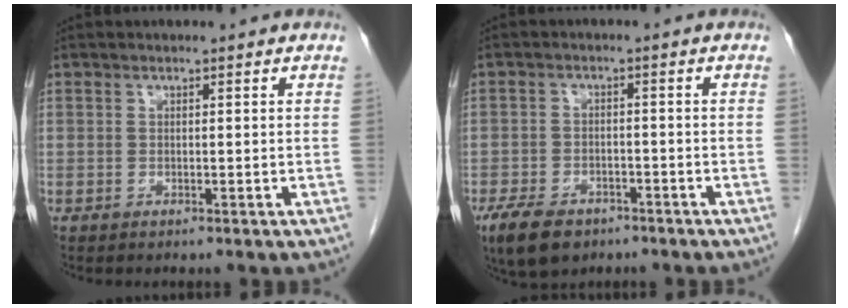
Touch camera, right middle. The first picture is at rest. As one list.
[{"total": 7.8, "force": [-5.4, 4.1, 3.9], "torque": [-0.077, -0.007, -0.086]}]